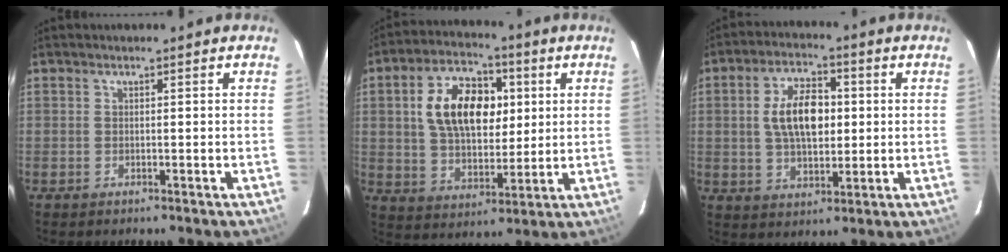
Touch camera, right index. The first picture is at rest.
{"total": 14.7, "force": [3.4, 9.0, 11.1], "torque": [-0.206, 0.025, 0.063]}
{"total": 10.1, "force": [1.2, 5.4, 8.4], "torque": [-0.155, 0.012, 0.025]}